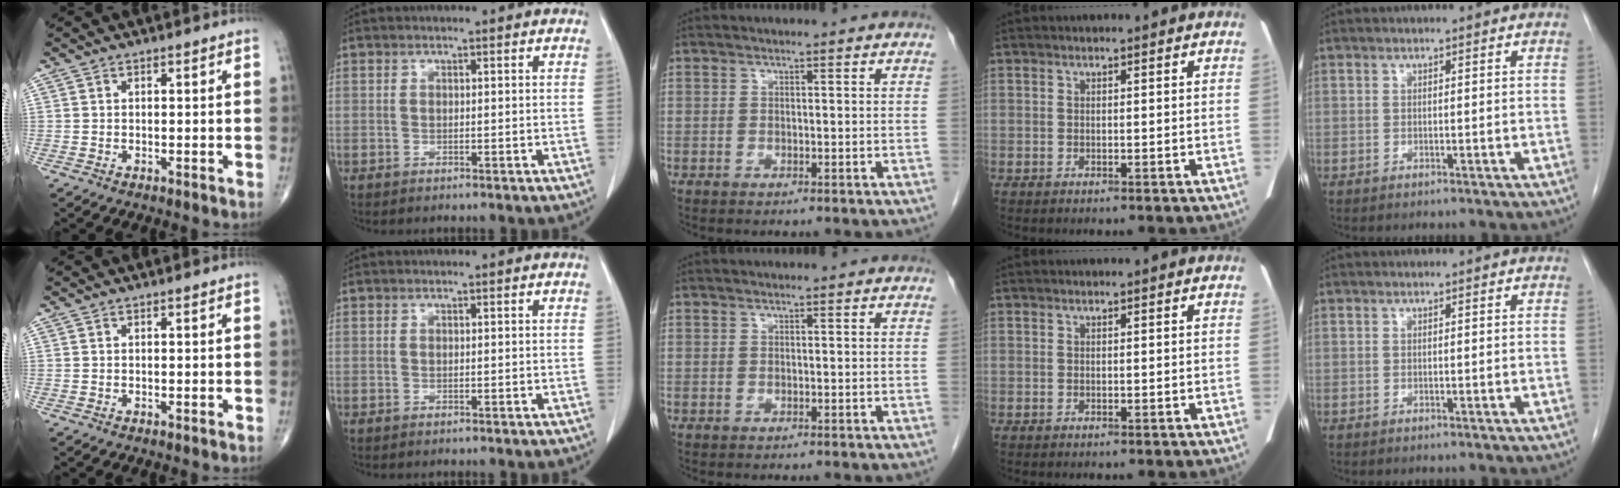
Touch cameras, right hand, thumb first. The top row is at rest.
{}